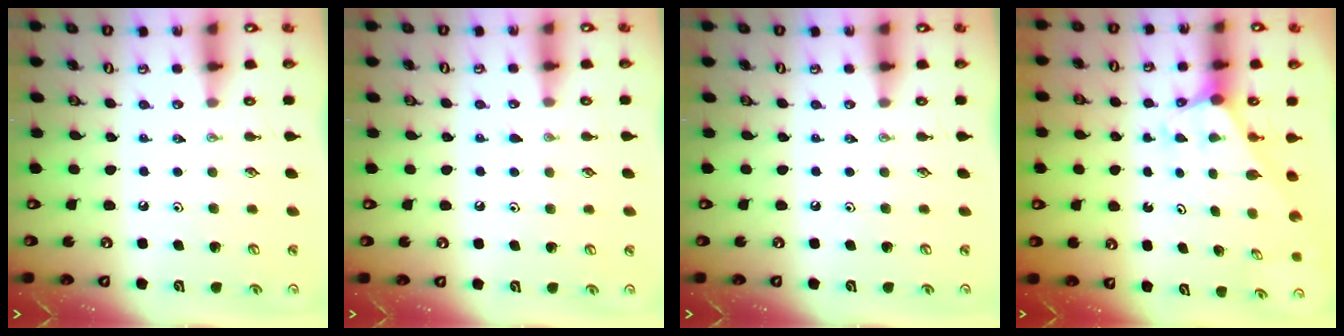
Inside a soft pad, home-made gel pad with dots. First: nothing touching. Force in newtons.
{"total": 4.5, "press": 4.5, "slide": 0.4}
{"total": 0.0}
{"total": 1.8, "press": 1.8, "slide": 0.1}